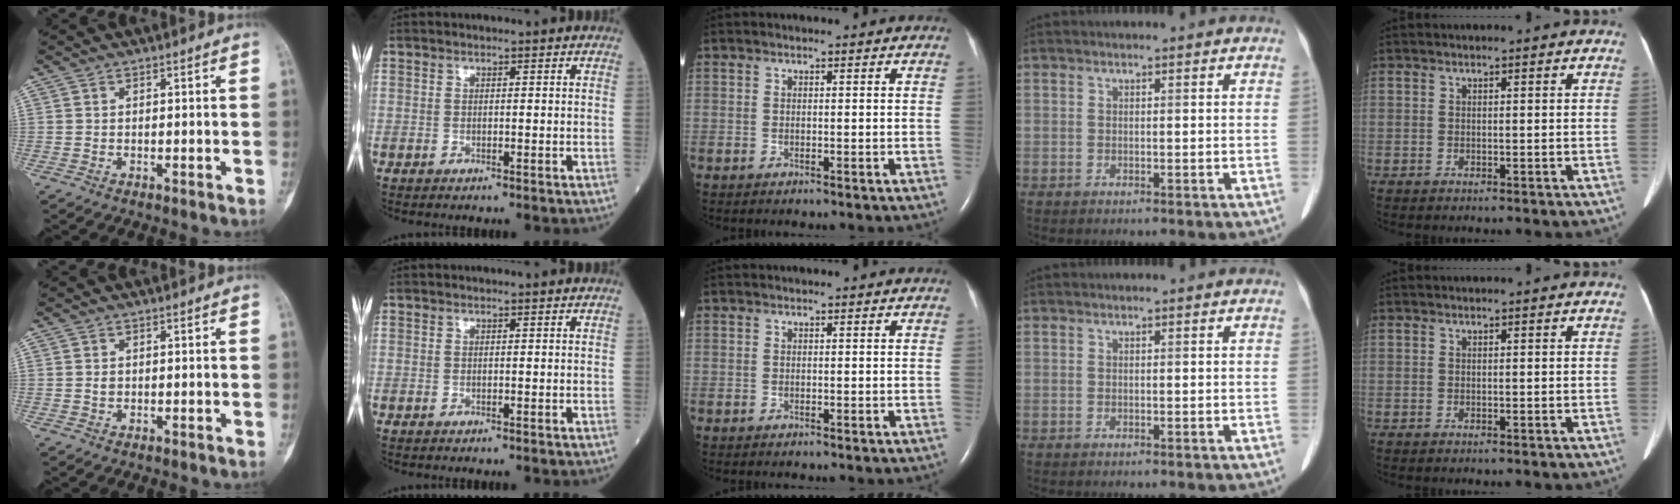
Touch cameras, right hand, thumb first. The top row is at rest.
{"thumb": {"total": 0.8, "force": [0.0, 0.6, 0.5], "torque": [-0.008, 0.001, 0.000]}}